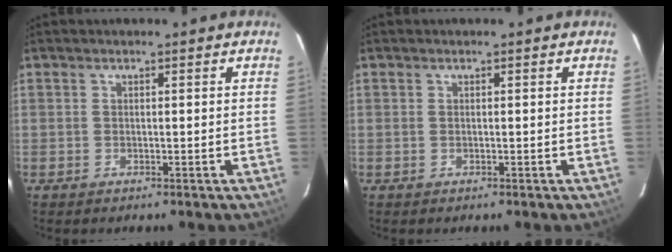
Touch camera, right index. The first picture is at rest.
{"total": 0.0}